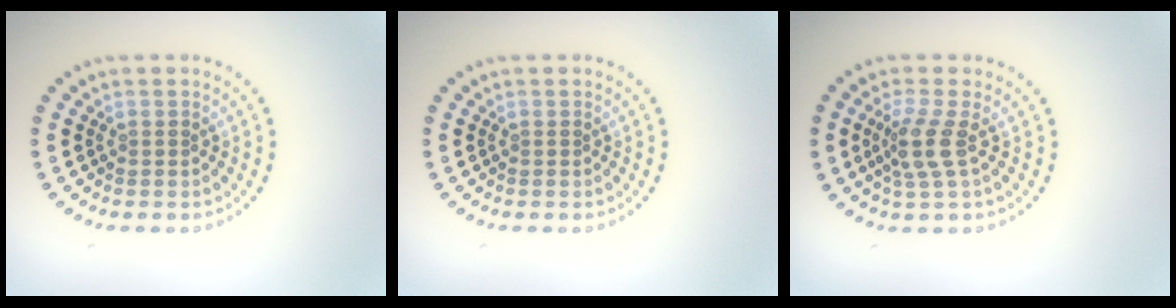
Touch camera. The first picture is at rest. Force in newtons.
{"total": 0.0}
{"total": 2.7, "press": 2.1, "slide": 1.8}